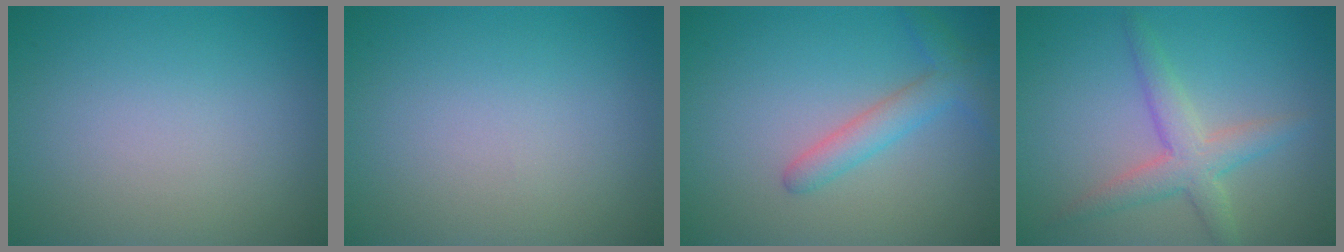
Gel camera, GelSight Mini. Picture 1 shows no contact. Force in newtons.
{"total": 0.0}
{"total": 2.8, "press": 2.7, "slide": 0.2}
{"total": 3.5, "press": 3.5, "slide": 0.2}